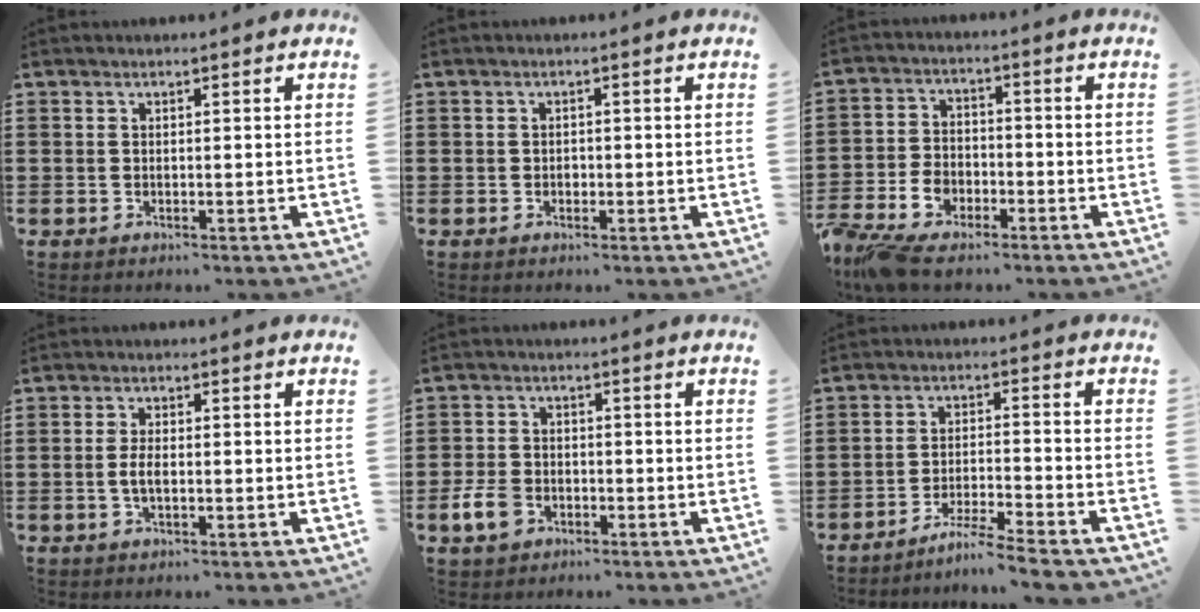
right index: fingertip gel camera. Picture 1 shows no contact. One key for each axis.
{"total": 0.9, "fx": -0.3, "fy": 0.6, "fz": 0.6, "tx": -0.012, "ty": 0.000, "tz": -0.006}
{"total": 6.1, "fx": -4.1, "fy": 3.5, "fz": 2.9, "tx": -0.085, "ty": 0.003, "tz": -0.086}
{"total": 2.6, "fx": -0.4, "fy": 1.1, "fz": 2.3, "tx": -0.059, "ty": -0.003, "tz": -0.012}
{"total": 4.7, "fx": -2.2, "fy": 3.1, "fz": 2.7, "tx": -0.078, "ty": -0.003, "tz": -0.049}
{"total": 5.0, "fx": -4.6, "fy": -0.7, "fz": 1.9, "tx": -0.040, "ty": -0.013, "tz": -0.089}